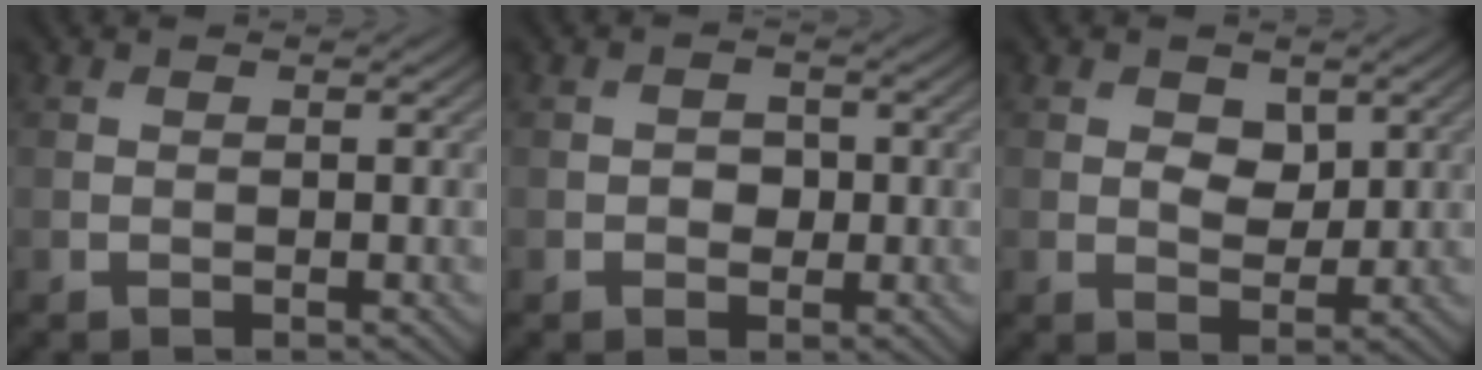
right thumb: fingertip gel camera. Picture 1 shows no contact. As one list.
[{"total": 1.8, "force": [-0.2, 1.5, 1.0], "torque": [-0.016, -0.006, -0.007]}, {"total": 3.4, "force": [1.2, 2.2, 2.2], "torque": [-0.045, -0.006, 0.017]}]